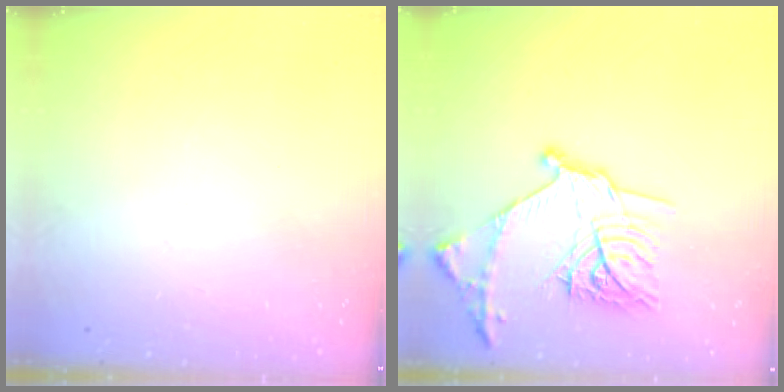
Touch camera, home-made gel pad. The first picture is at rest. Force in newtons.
{"total": 21.1, "press": 21.0, "slide": 1.2}